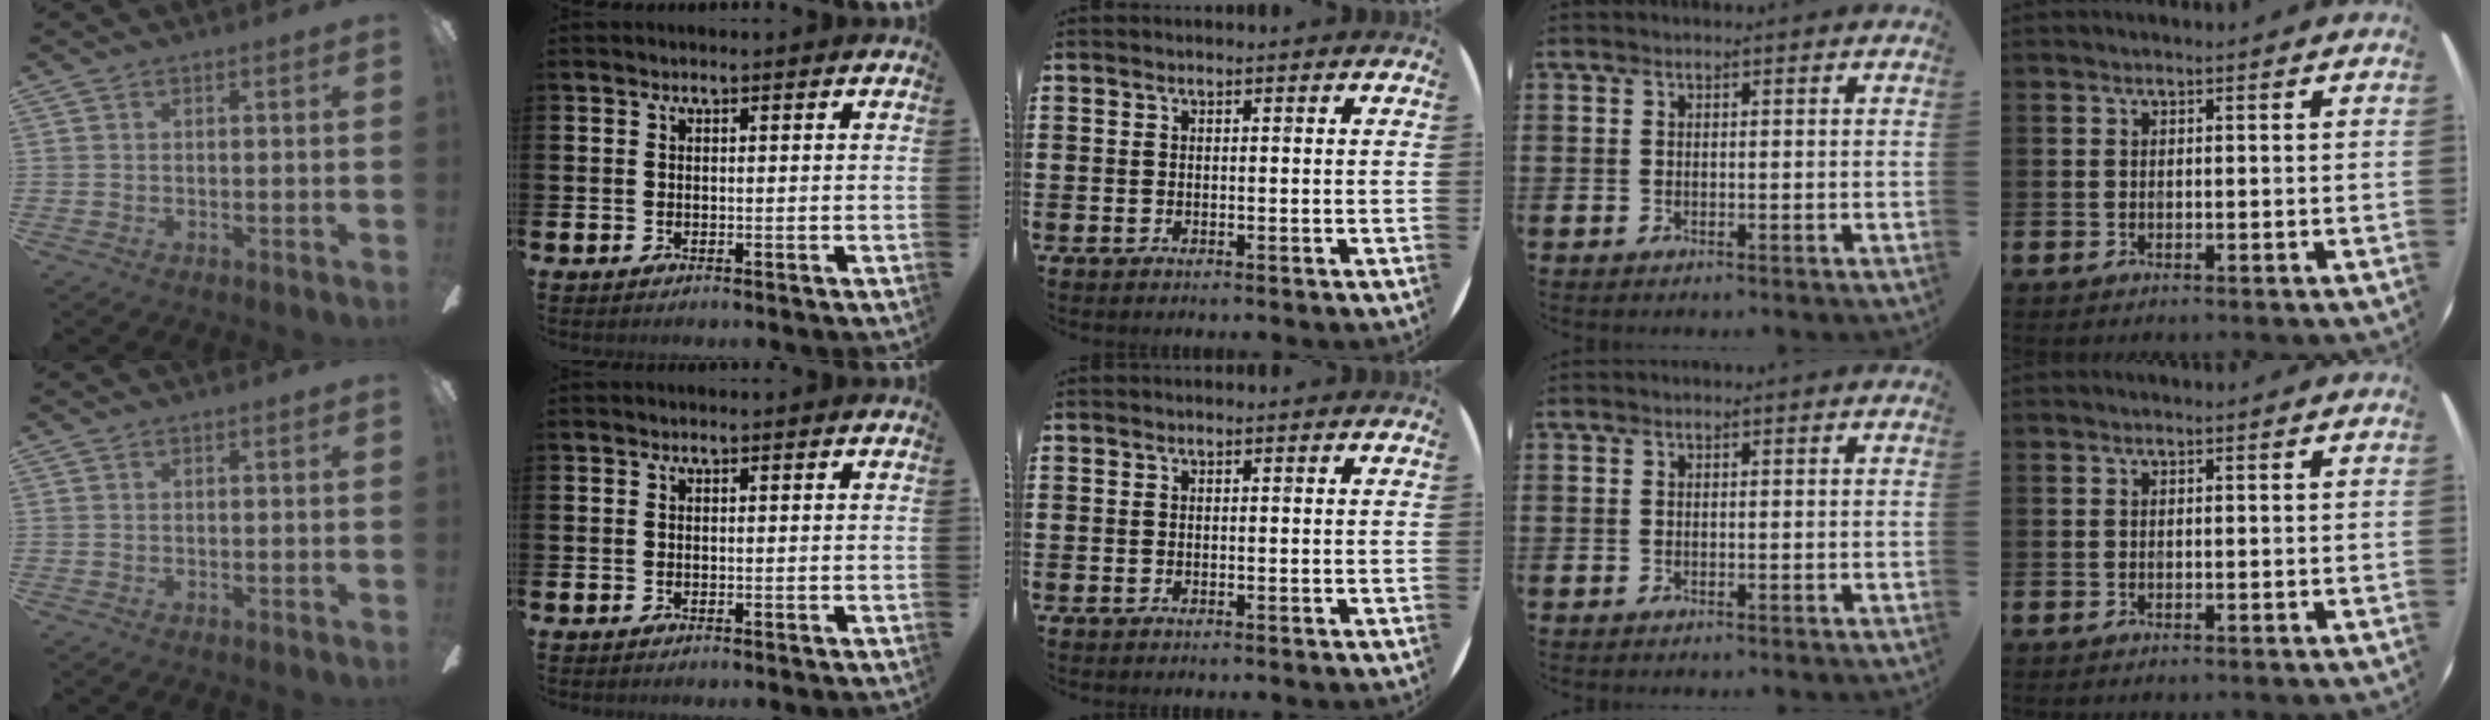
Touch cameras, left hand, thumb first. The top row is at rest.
{}